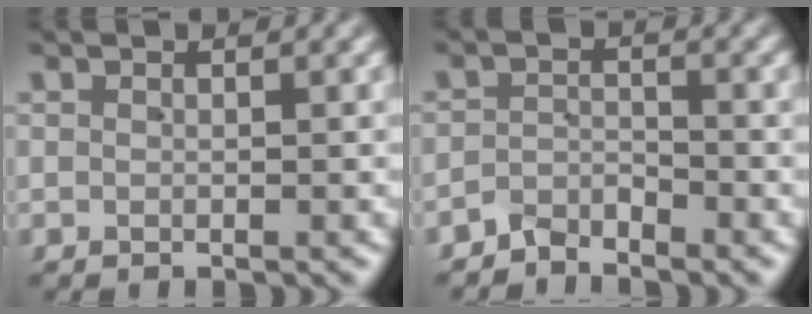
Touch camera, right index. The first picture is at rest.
{"total": 2.6, "force": [-2.5, 0.5, -0.1], "torque": [0.008, 0.003, -0.052]}